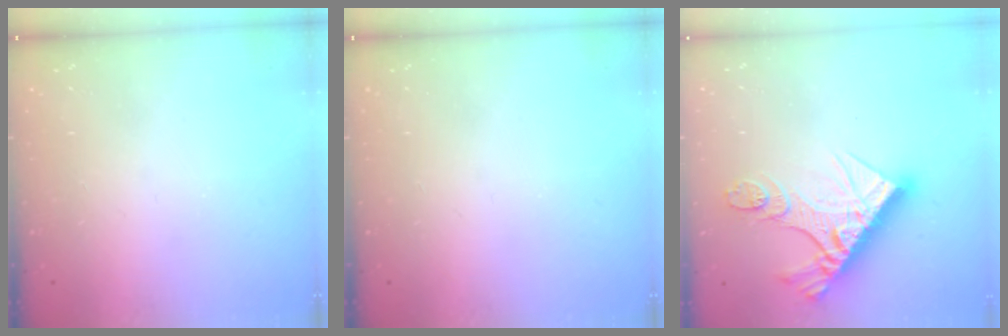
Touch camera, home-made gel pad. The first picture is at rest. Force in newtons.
{"total": 0.0}
{"total": 18.6, "press": 18.5, "slide": 2.1}